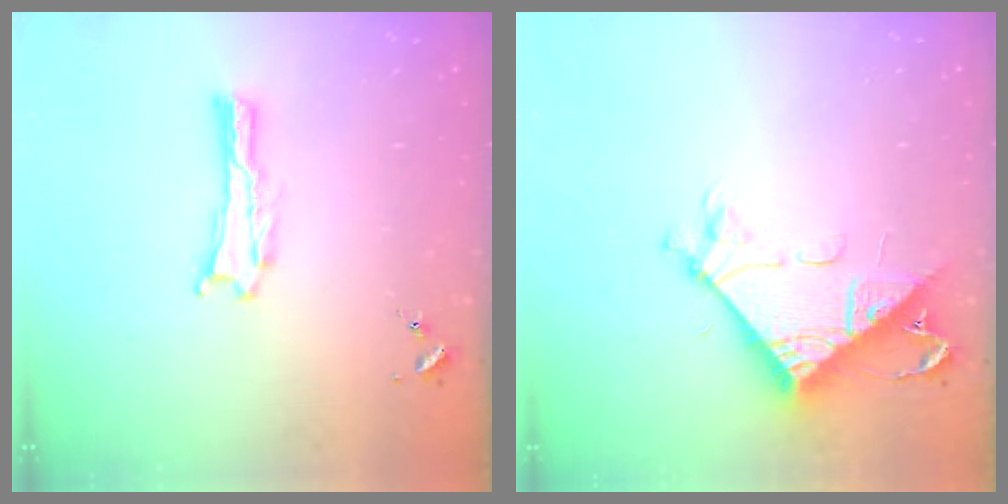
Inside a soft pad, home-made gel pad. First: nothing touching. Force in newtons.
{"total": 9.6, "press": 9.5, "slide": 1.0}